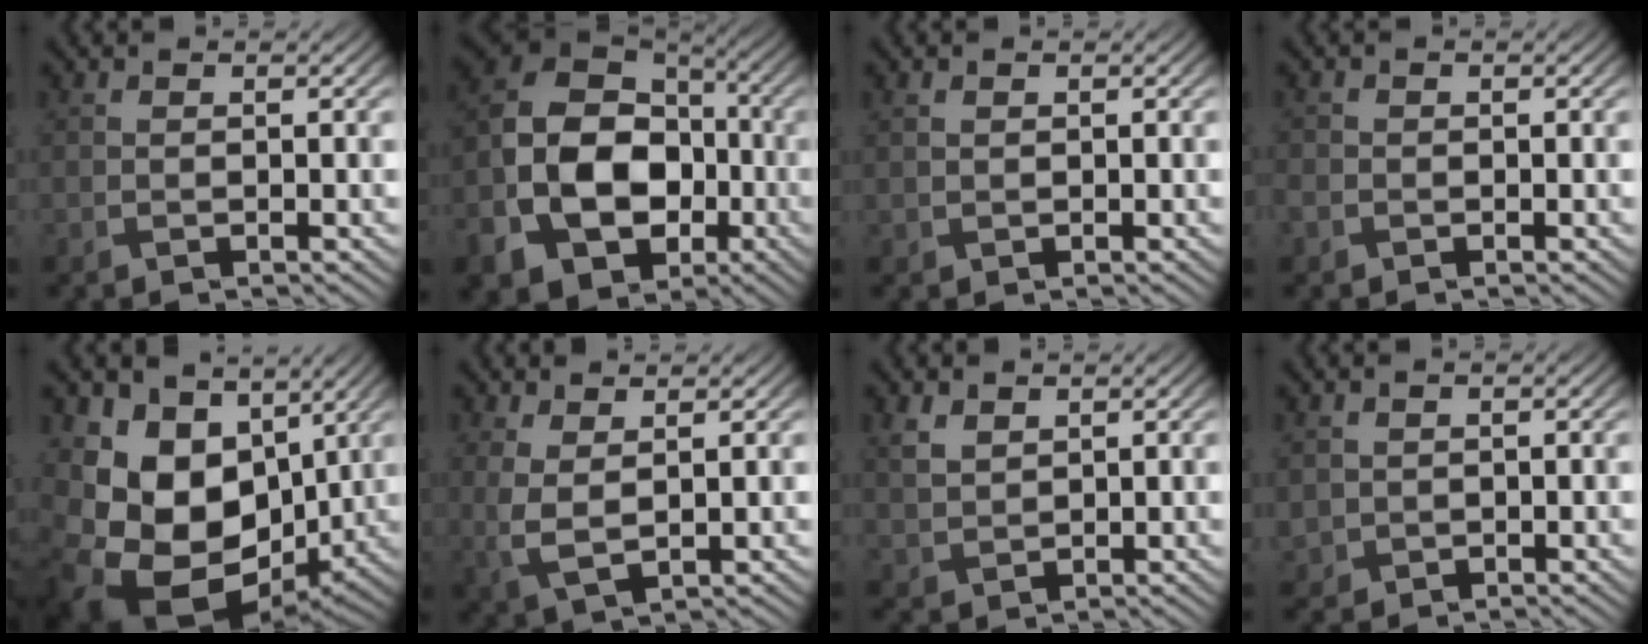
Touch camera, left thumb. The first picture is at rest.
{"total": 16.6, "force": [-5.2, 12.2, 10.0], "torque": [-0.236, -0.032, -0.095]}
{"total": 1.0, "force": [0.4, 0.8, 0.5], "torque": [-0.015, 0.000, 0.011]}
{"total": 1.2, "force": [-0.7, 1.0, 0.3], "torque": [-0.007, -0.005, -0.018]}
{"total": 16.8, "force": [0.0, 12.7, 11.0], "torque": [-0.248, -0.036, 0.032]}
{"total": 3.6, "force": [1.2, 1.6, 3.0], "torque": [-0.083, -0.003, 0.026]}
{"total": 3.1, "force": [1.7, 2.1, 1.6], "torque": [-0.047, -0.002, 0.039]}
{"total": 1.3, "force": [0.3, 1.3, -0.1], "torque": [-0.010, -0.006, 0.007]}